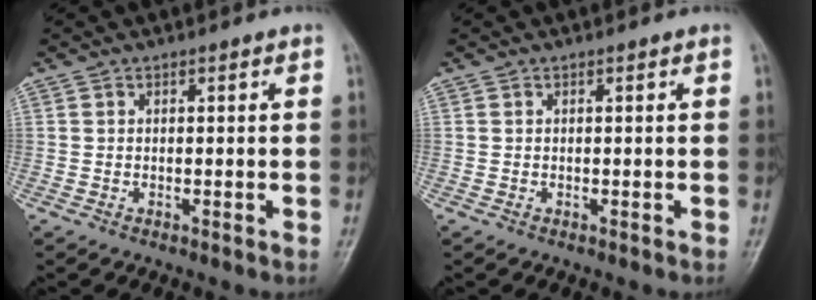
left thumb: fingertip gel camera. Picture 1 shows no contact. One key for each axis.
{"total": 0.0}